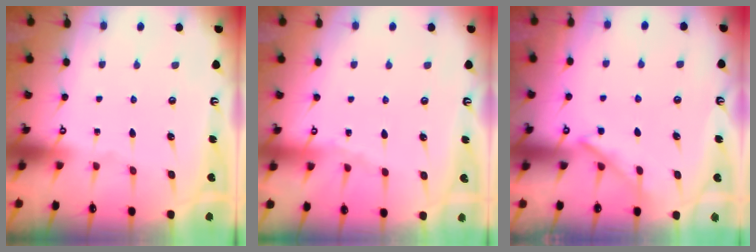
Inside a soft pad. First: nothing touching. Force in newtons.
{"total": 1.8, "press": 1.8, "slide": 0.4}
{"total": 3.8, "press": 3.8, "slide": 0.5}